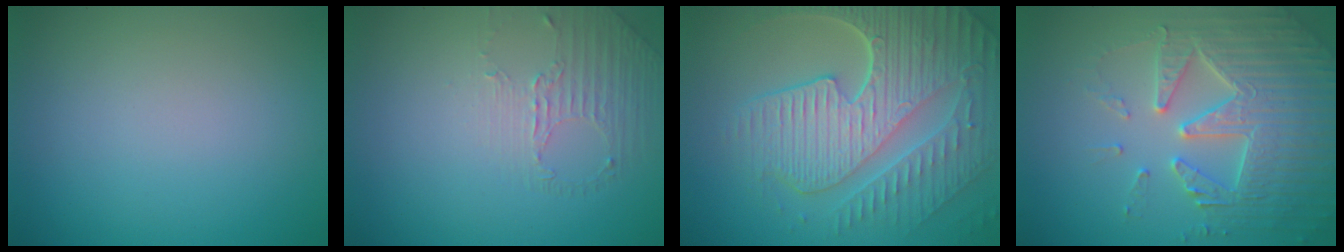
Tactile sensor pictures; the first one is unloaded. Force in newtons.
{"total": 1.4, "press": 0.8, "slide": 1.1}
{"total": 9.9, "press": 6.5, "slide": 7.4}
{"total": 5.3, "press": 5.2, "slide": 1.1}